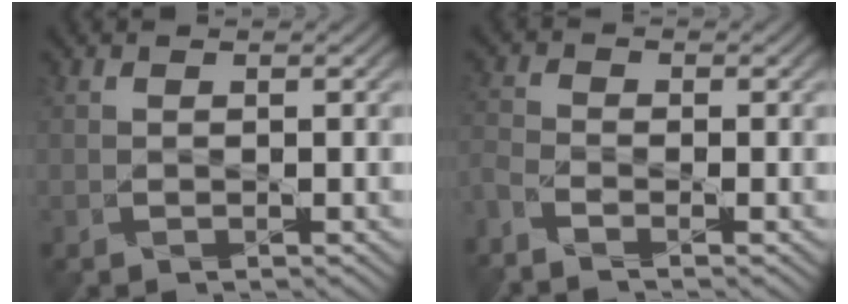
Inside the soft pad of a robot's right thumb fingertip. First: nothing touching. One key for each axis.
{"total": 4.2, "fx": -3.4, "fy": 0.9, "fz": 2.4, "tx": -0.071, "ty": -0.010, "tz": -0.077}